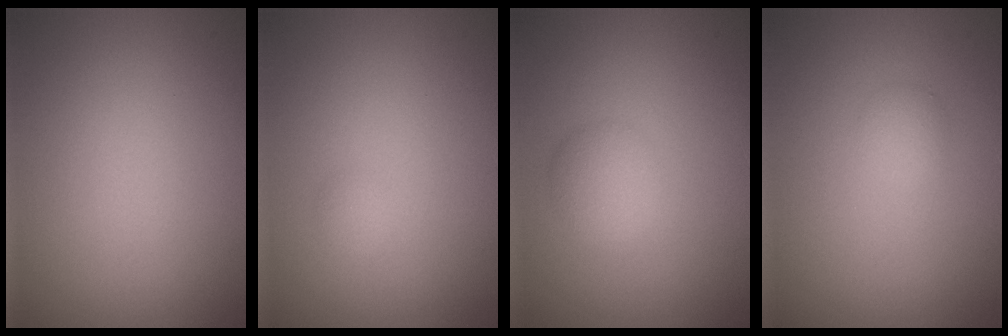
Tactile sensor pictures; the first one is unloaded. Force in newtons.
{"total": 0.7, "press": 0.7, "slide": 0.0}
{"total": 2.3, "press": 2.3, "slide": 0.0}
{"total": 1.1, "press": 1.1, "slide": 0.0}